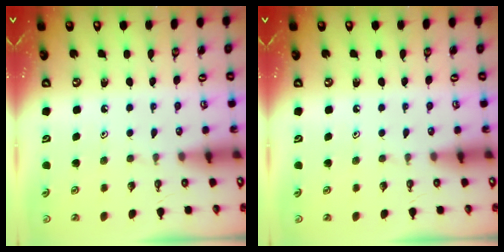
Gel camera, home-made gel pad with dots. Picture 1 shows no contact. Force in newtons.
{"total": 0.0}